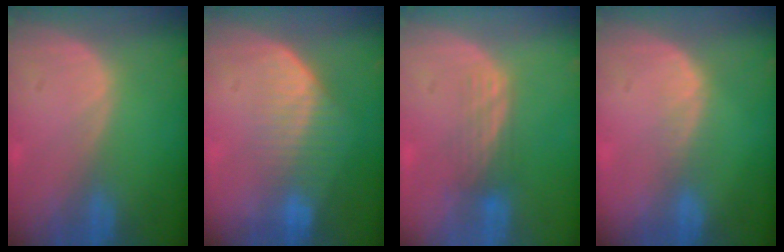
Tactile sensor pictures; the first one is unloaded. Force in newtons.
{"total": 7.4, "press": 6.3, "slide": 3.9}
{"total": 3.6, "press": 3.1, "slide": 1.9}
{"total": 2.3, "press": 1.6, "slide": 1.6}